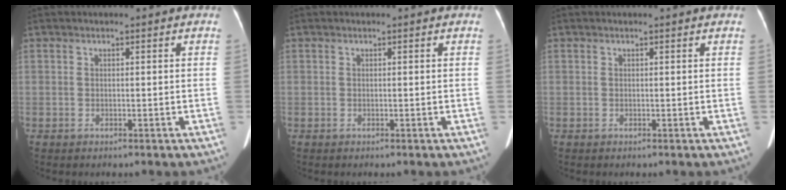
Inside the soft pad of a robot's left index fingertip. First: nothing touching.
{"total": 0.0}
{"total": 0.0}